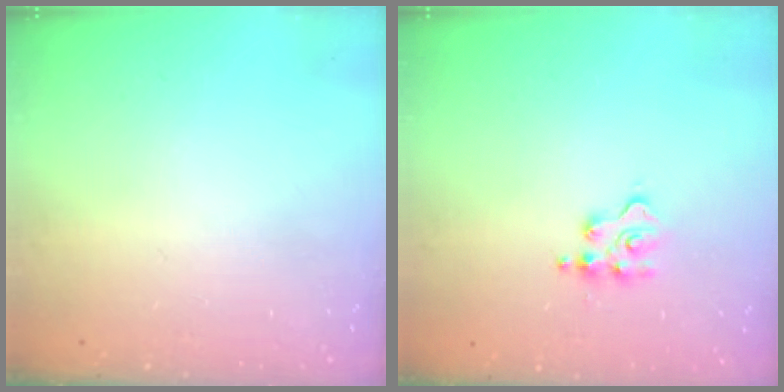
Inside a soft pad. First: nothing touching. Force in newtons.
{"total": 3.8, "press": 3.8, "slide": 0.5}